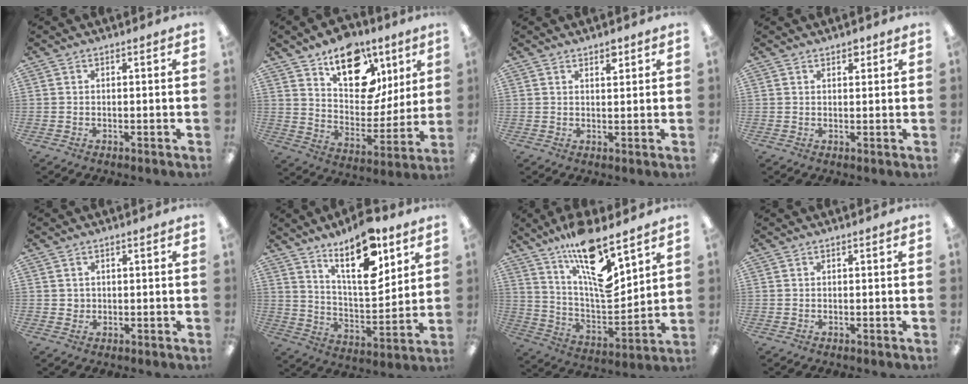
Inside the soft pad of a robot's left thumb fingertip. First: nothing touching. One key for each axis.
{"total": 18.3, "fx": 11.1, "fy": 10.5, "fz": 10.1, "tx": -0.143, "ty": -0.063, "tz": 0.194}
{"total": 2.6, "fx": 2.1, "fy": 1.1, "fz": 1.1, "tx": -0.008, "ty": -0.008, "tz": 0.034}
{"total": 1.9, "fx": 1.5, "fy": 1.0, "fz": 0.6, "tx": -0.005, "ty": -0.002, "tz": 0.025}
{"total": 1.5, "fx": 0.4, "fy": 1.4, "fz": 0.2, "tx": -0.006, "ty": 0.006, "tz": 0.006}
{"total": 17.8, "fx": 11.2, "fy": 6.8, "fz": 12.0, "tx": -0.179, "ty": -0.063, "tz": 0.184}
{"total": 17.4, "fx": 12.0, "fy": 5.4, "fz": 11.4, "tx": -0.192, "ty": -0.080, "tz": 0.203}
{"total": 0.0}